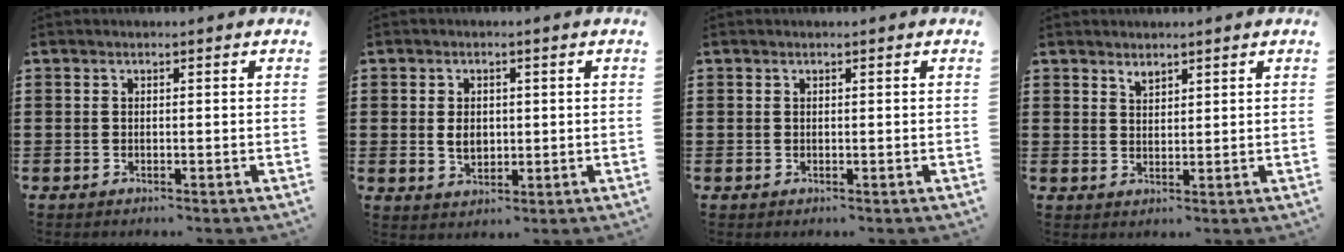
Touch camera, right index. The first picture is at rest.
{"total": 3.2, "force": [0.1, 2.2, 2.4], "torque": [-0.043, 0.003, -0.002]}
{"total": 0.0}
{"total": 1.7, "force": [1.6, 0.7, 0.3], "torque": [-0.008, 0.001, 0.030]}